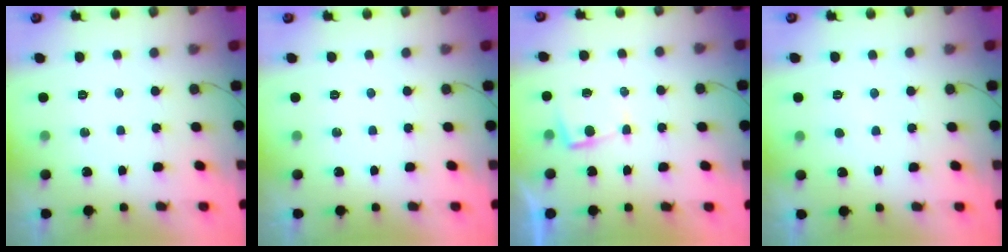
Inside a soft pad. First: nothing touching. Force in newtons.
{"total": 0.0}
{"total": 2.0, "press": 2.0, "slide": 0.4}
{"total": 2.1, "press": 2.1, "slide": 0.2}